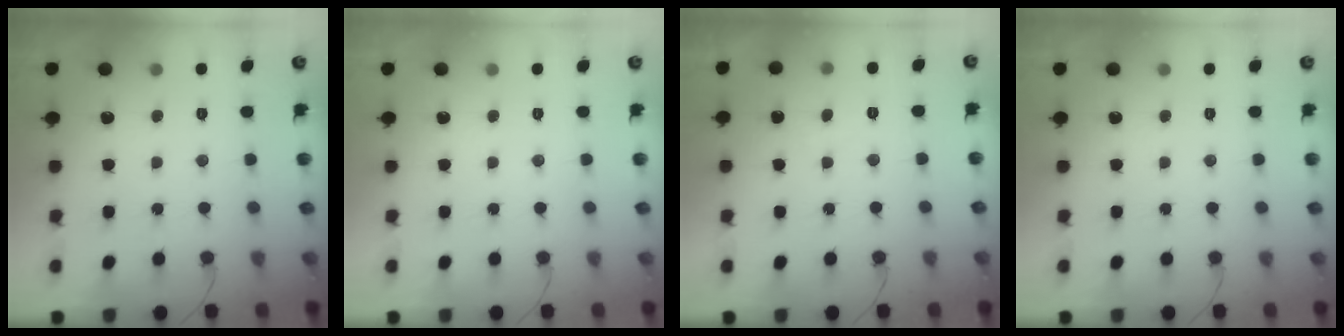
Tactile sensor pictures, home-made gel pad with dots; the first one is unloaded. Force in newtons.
{"total": 0.0}
{"total": 1.4, "press": 1.3, "slide": 0.5}
{"total": 0.0}